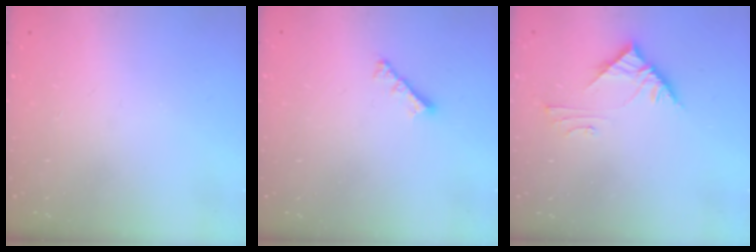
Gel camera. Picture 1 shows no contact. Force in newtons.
{"total": 3.0, "press": 3.0, "slide": 0.6}
{"total": 6.2, "press": 6.2, "slide": 0.1}